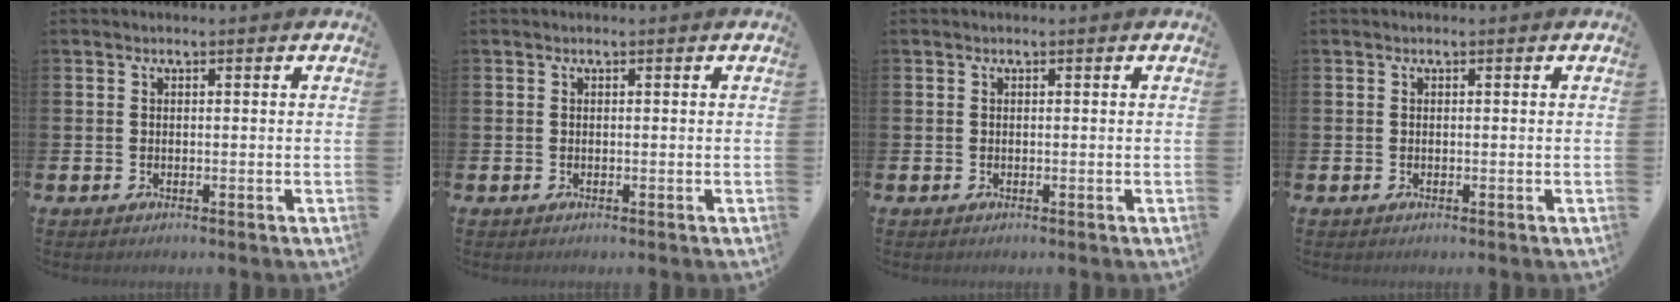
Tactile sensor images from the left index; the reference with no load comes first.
{"total": 0.0}
{"total": 0.0}
{"total": 0.0}